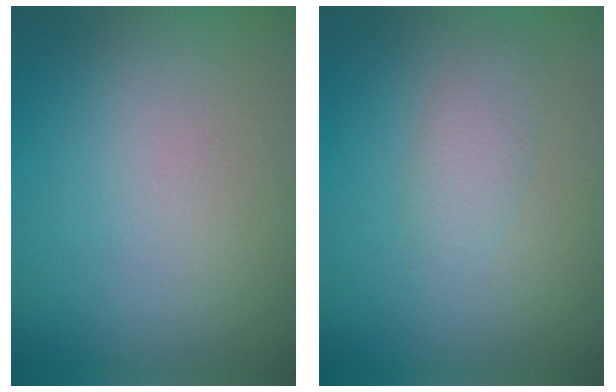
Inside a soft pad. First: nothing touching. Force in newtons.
{"total": 1.7, "press": 1.7, "slide": 0.1}